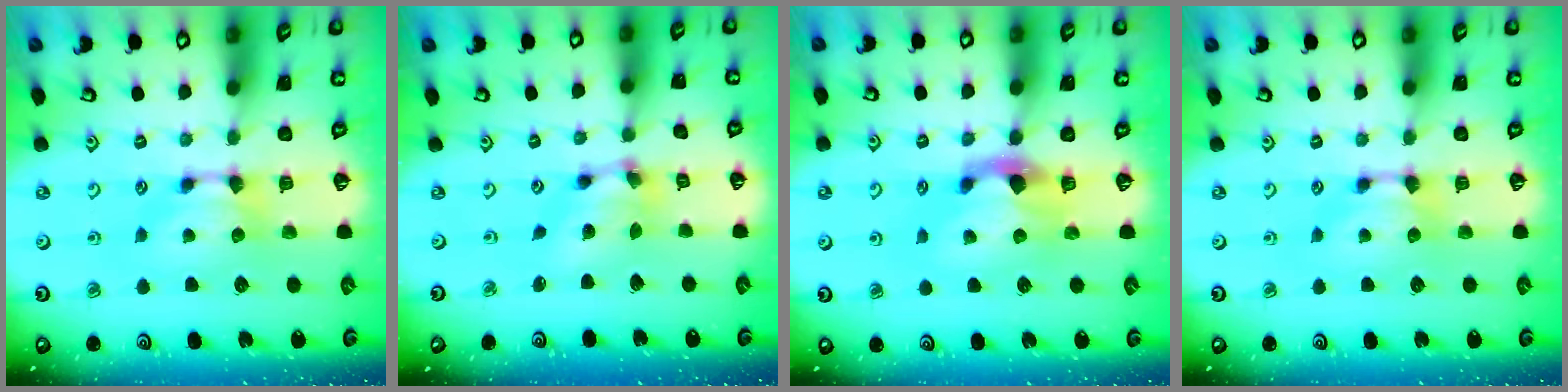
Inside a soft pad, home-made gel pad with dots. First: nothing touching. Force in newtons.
{"total": 6.1, "press": 5.9, "slide": 1.8}
{"total": 2.9, "press": 2.6, "slide": 1.4}
{"total": 0.0}